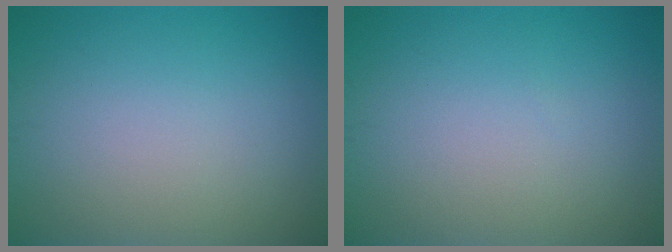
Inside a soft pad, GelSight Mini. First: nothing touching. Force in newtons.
{"total": 0.0}